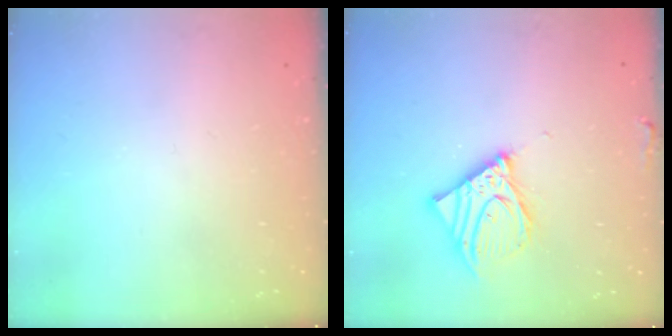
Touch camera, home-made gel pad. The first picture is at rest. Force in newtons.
{"total": 11.7, "press": 11.5, "slide": 2.2}